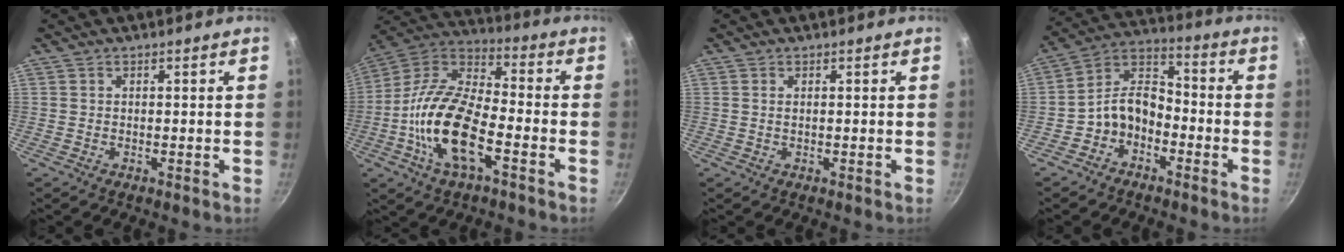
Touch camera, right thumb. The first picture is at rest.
{"total": 18.4, "force": [-5.8, 8.3, 15.3], "torque": [-0.290, 0.040, -0.129]}
{"total": 0.8, "force": [0.2, 0.4, 0.6], "torque": [-0.011, 0.000, 0.004]}
{"total": 9.3, "force": [-3.7, 6.6, 5.4], "torque": [-0.070, 0.060, -0.086]}